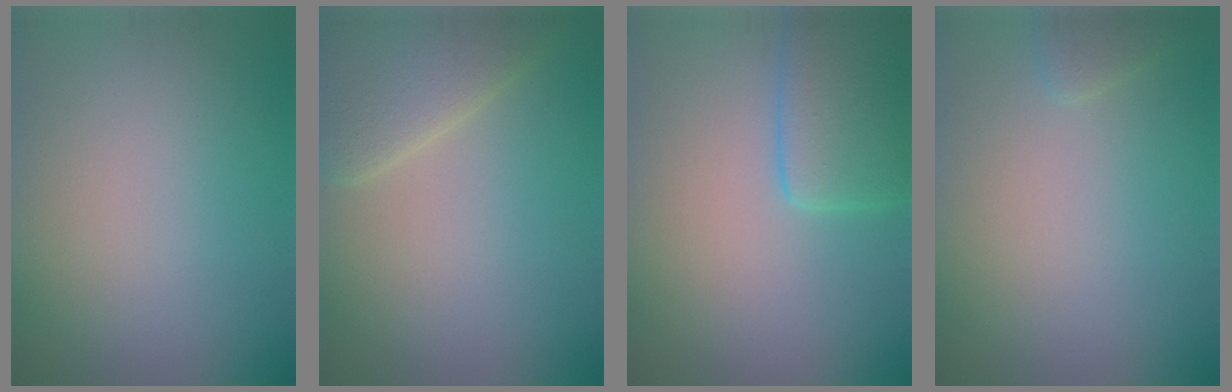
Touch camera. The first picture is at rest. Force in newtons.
{"total": 4.4, "press": 4.4, "slide": 0.2}
{"total": 4.7, "press": 4.7, "slide": 0.3}
{"total": 0.9, "press": 0.9, "slide": 0.1}